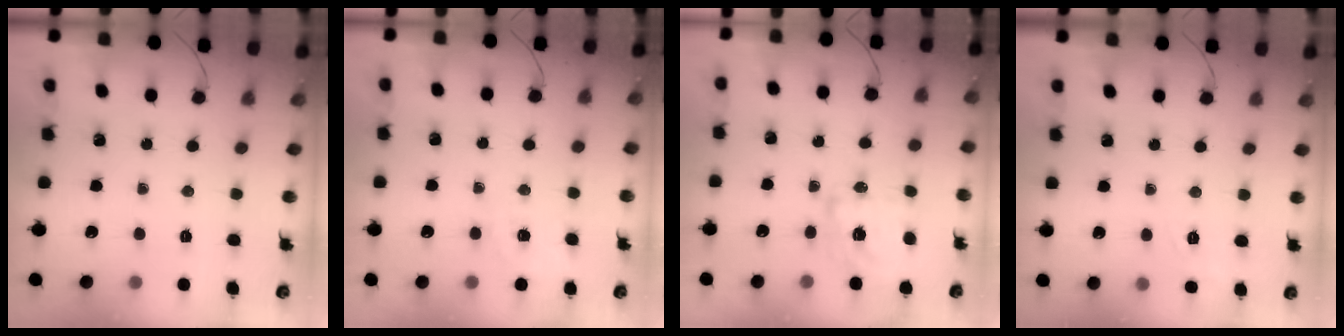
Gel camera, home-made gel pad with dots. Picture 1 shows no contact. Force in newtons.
{"total": 1.5, "press": 0.3, "slide": 1.5}
{"total": 2.4, "press": 2.4, "slide": 0.3}
{"total": 1.9, "press": 0.8, "slide": 1.7}